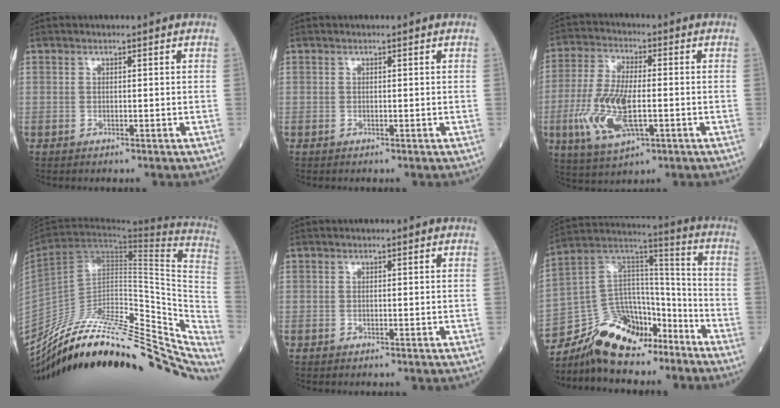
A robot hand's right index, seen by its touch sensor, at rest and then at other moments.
{"total": 0.0}
{"total": 12.3, "force": [-2.8, 4.3, 11.2], "torque": [-0.243, -0.007, -0.048]}
{"total": 35.8, "force": [-29.3, 9.3, 18.2], "torque": [-0.203, -0.019, -0.414]}
{"total": 0.0}
{"total": 15.1, "force": [-12.6, 6.8, 4.9], "torque": [-0.084, 0.062, -0.225]}